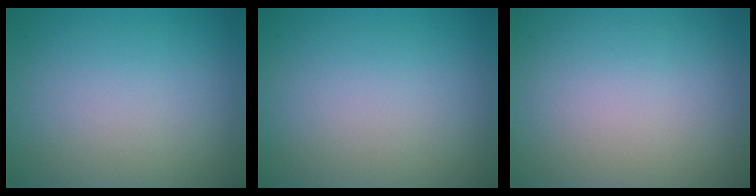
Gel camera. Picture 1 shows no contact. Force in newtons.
{"total": 0.0}
{"total": 0.0}